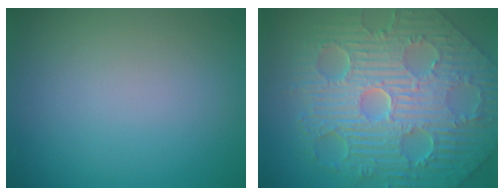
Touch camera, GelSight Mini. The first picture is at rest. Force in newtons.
{"total": 12.0, "press": 8.0, "slide": 8.9}